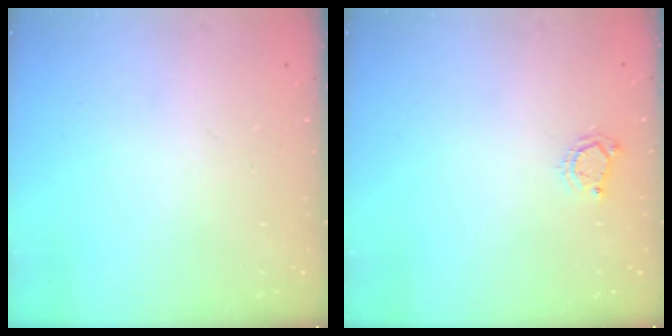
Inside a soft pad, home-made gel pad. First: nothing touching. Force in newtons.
{"total": 4.0, "press": 3.9, "slide": 0.5}